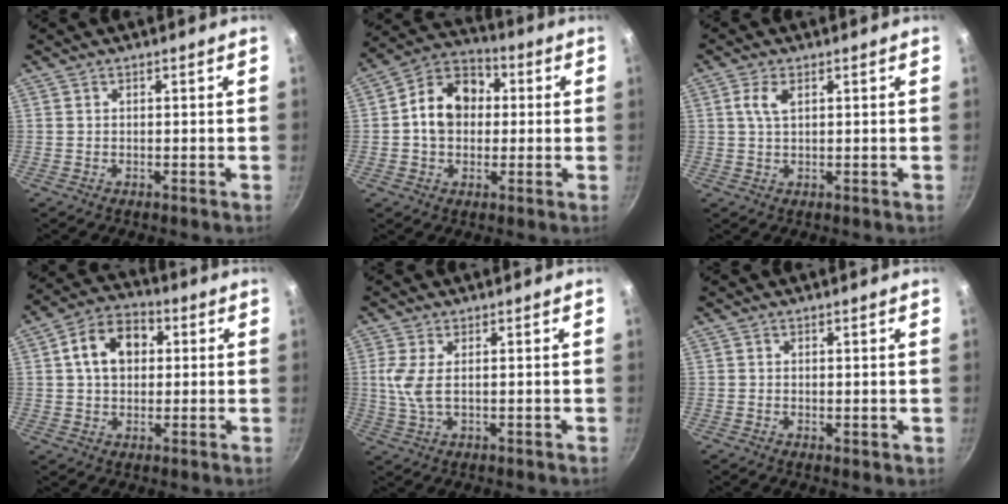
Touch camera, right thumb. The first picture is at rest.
{"total": 12.1, "force": [0.7, 9.5, 7.5], "torque": [-0.091, 0.027, -0.008]}
{"total": 3.5, "force": [1.2, 1.6, 2.8], "torque": [-0.058, 0.002, 0.024]}
{"total": 11.0, "force": [2.3, 8.0, 7.2], "torque": [-0.092, 0.018, 0.025]}
{"total": 5.0, "force": [1.0, 1.8, 4.5], "torque": [-0.106, 0.000, 0.023]}
{"total": 0.9, "force": [0.4, 0.4, 0.6], "torque": [-0.005, -0.010, 0.002]}